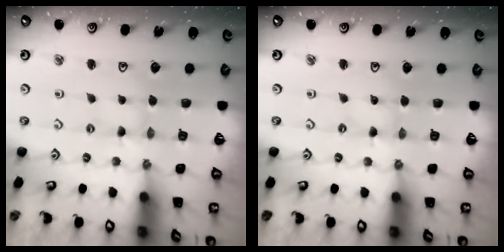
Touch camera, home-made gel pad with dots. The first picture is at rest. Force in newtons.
{"total": 0.0}